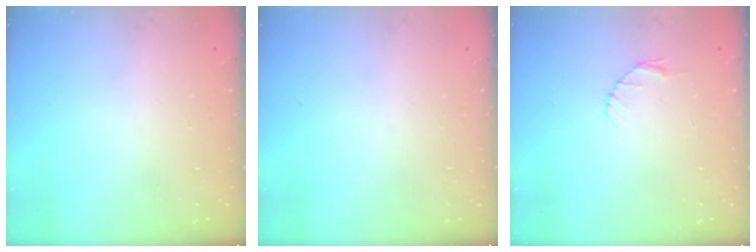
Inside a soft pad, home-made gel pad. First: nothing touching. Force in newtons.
{"total": 0.0}
{"total": 2.6, "press": 2.6, "slide": 0.3}